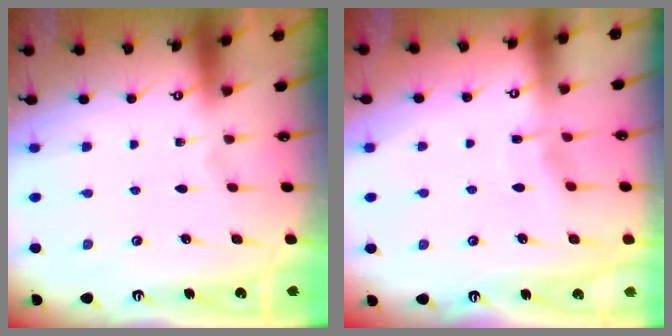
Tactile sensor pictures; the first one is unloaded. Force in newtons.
{"total": 4.0, "press": 4.0, "slide": 0.6}